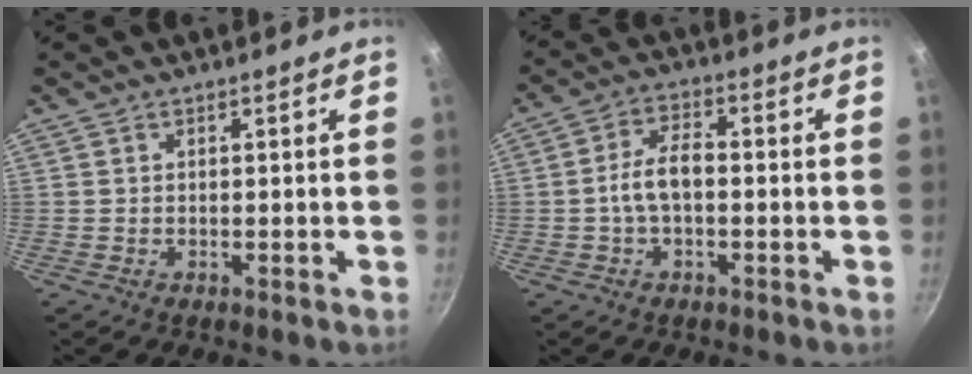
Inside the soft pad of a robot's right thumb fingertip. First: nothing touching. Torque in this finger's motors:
{"motor_torque": [1.34, 1.43, 1.05, -0.26, 0.07]}